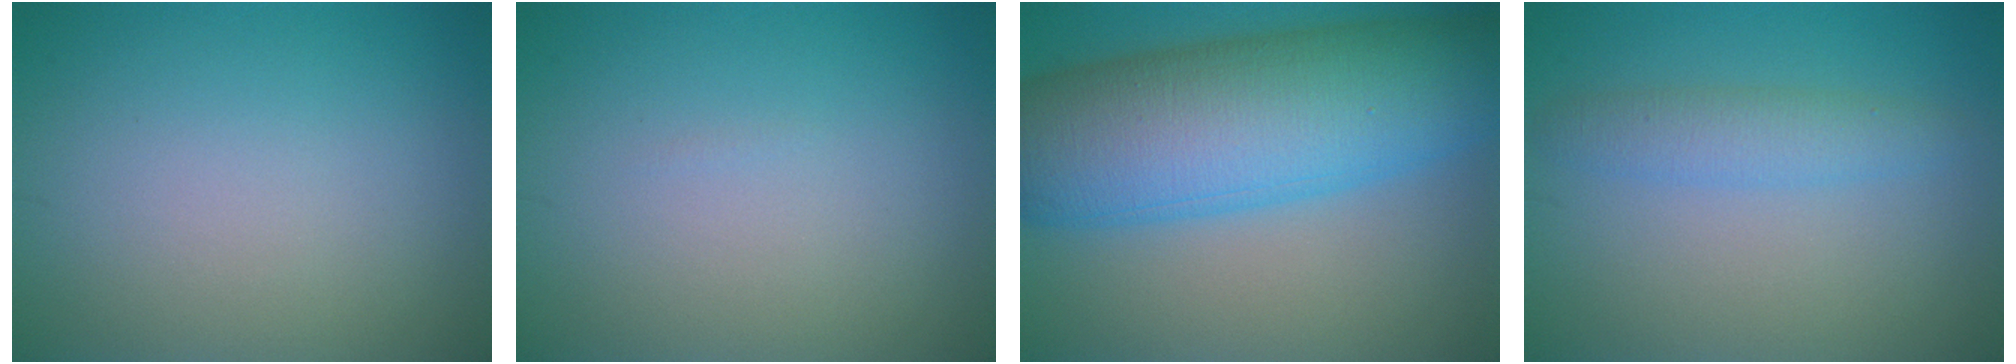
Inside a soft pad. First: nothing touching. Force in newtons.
{"total": 0.0}
{"total": 13.8, "press": 13.8, "slide": 0.3}
{"total": 2.5, "press": 2.5, "slide": 0.1}